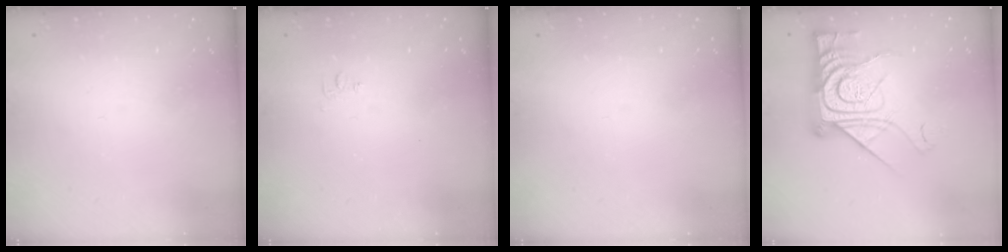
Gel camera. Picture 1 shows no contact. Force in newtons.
{"total": 5.4, "press": 5.3, "slide": 0.6}
{"total": 0.0}
{"total": 20.4, "press": 20.4, "slide": 1.8}